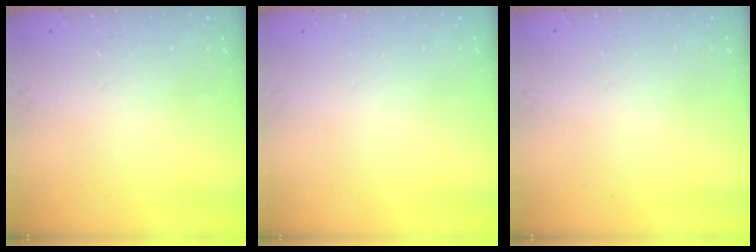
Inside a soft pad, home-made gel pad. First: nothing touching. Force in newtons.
{"total": 0.0}
{"total": 0.0}